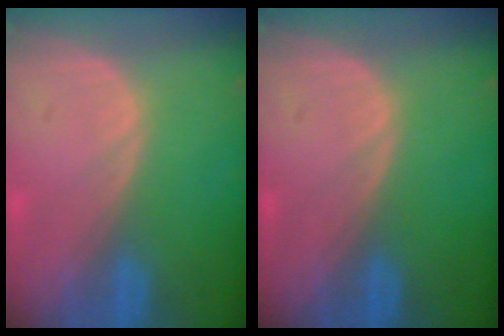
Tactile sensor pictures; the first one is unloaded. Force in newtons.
{"total": 0.0}